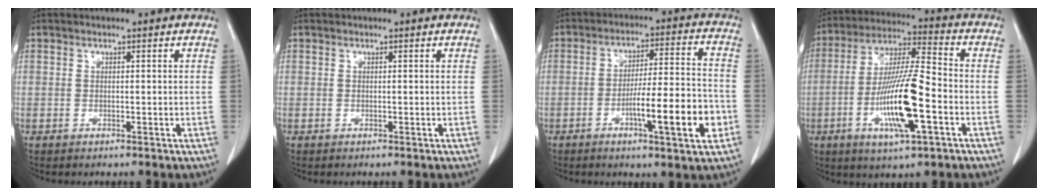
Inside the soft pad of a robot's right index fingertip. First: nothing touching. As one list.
[{"total": 0.0}, {"total": 12.5, "force": [-4.4, 0.8, 11.6], "torque": [-0.183, 0.000, -0.069]}, {"total": 14.8, "force": [-4.5, 1.9, 14.0], "torque": [-0.272, -0.006, -0.081]}]